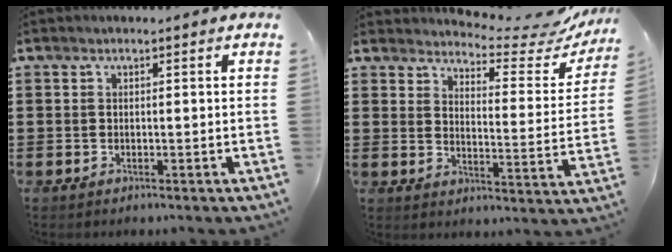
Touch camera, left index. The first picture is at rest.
{"total": 5.4, "force": [5.2, 0.8, 1.4], "torque": [-0.034, -0.047, 0.083]}